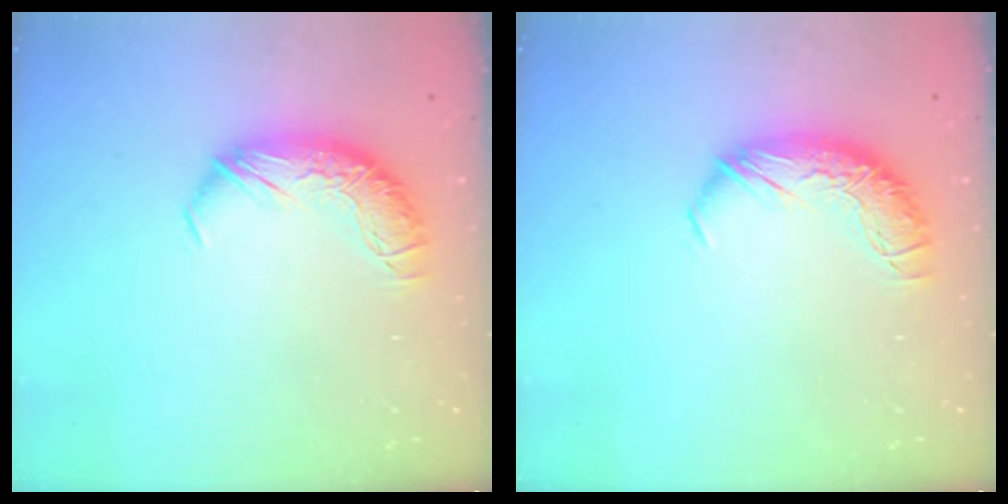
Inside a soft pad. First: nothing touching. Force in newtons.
{"total": 0.0}